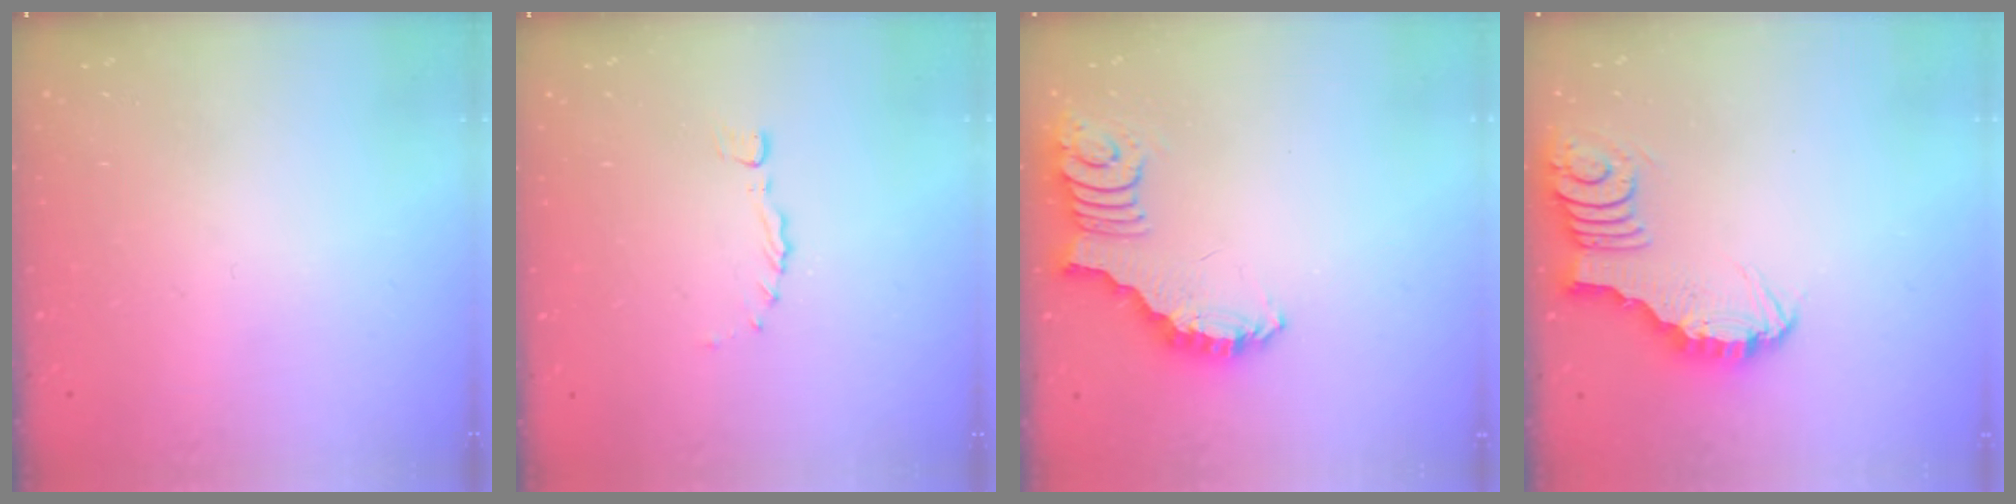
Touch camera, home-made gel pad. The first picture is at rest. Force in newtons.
{"total": 0.0}
{"total": 2.4, "press": 2.4, "slide": 0.5}
{"total": 3.6, "press": 3.6, "slide": 0.2}